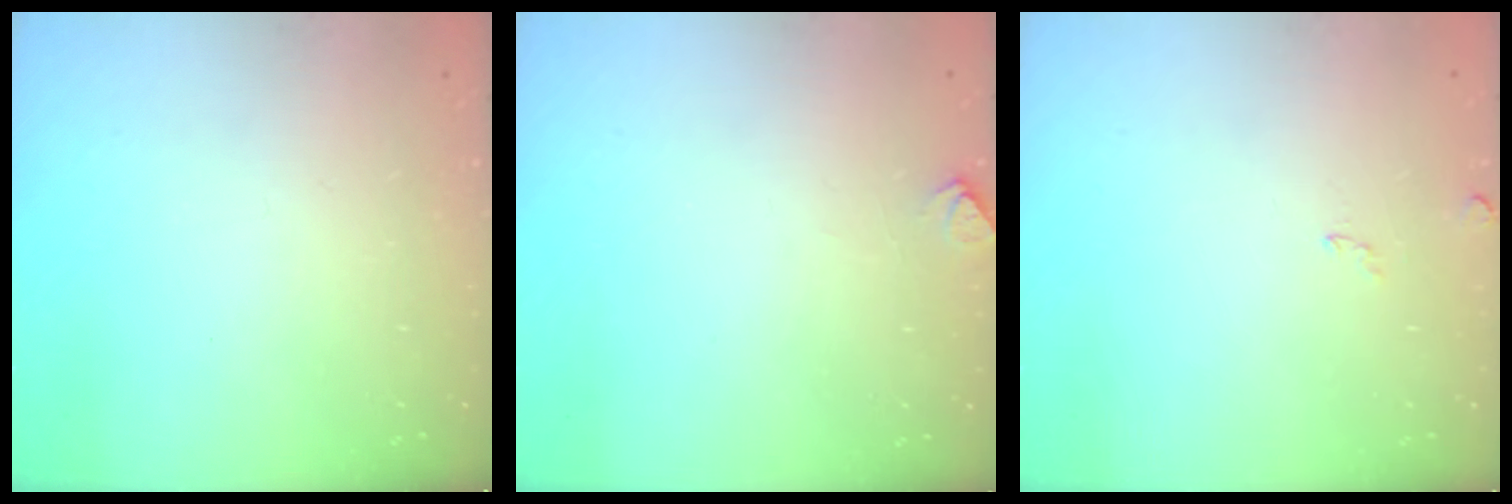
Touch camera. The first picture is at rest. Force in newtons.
{"total": 4.5, "press": 4.5, "slide": 0.4}
{"total": 2.6, "press": 2.5, "slide": 0.5}